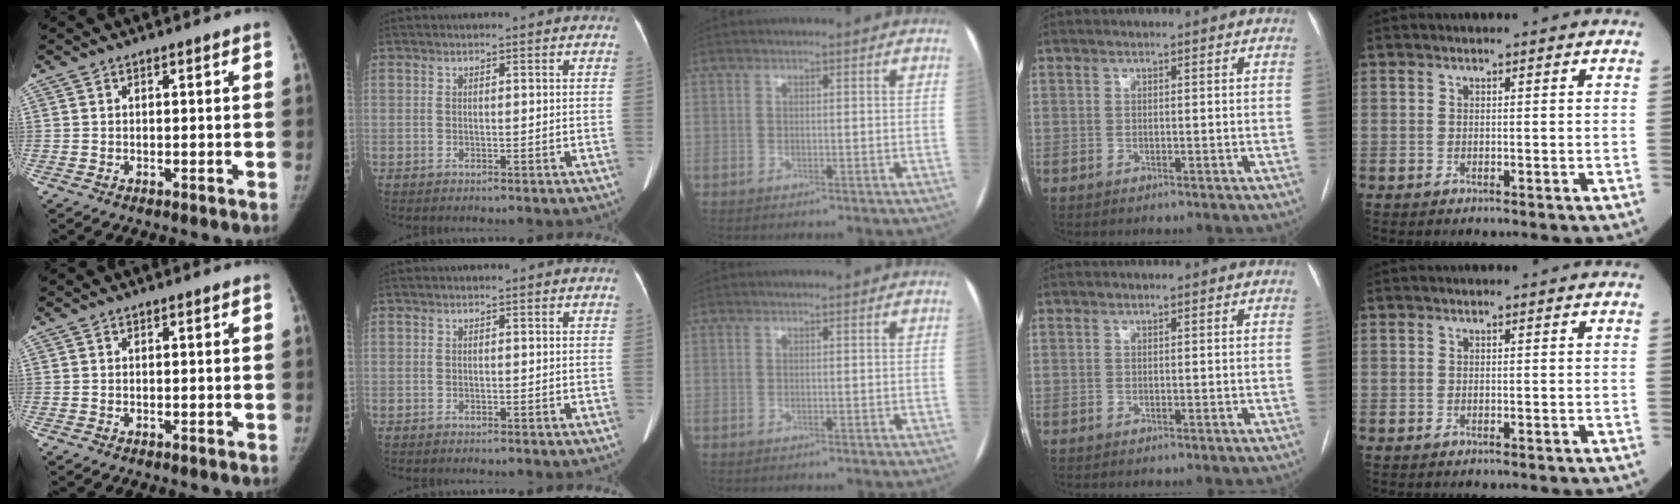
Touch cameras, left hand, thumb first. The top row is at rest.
{}